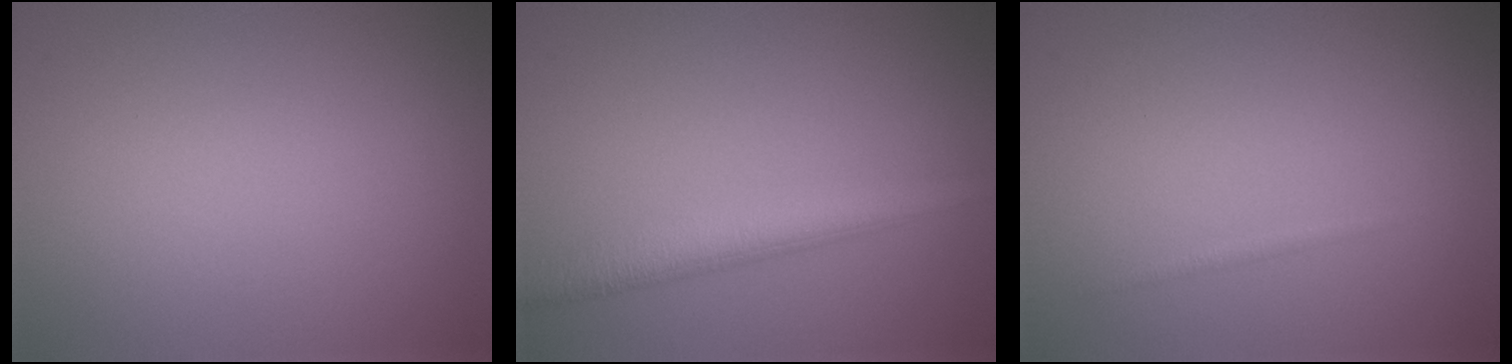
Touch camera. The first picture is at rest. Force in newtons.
{"total": 4.2, "press": 4.2, "slide": 0.1}
{"total": 0.6, "press": 0.6, "slide": 0.1}